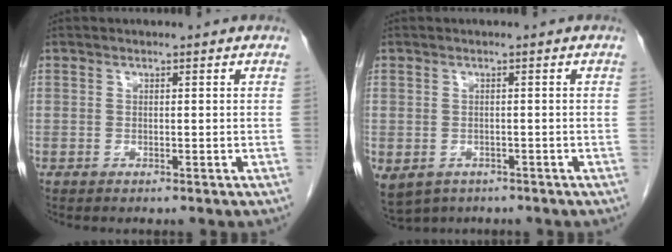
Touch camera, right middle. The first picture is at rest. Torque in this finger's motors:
{"motor_torque": [1.13, -0.60, 0.55, 0.11]}